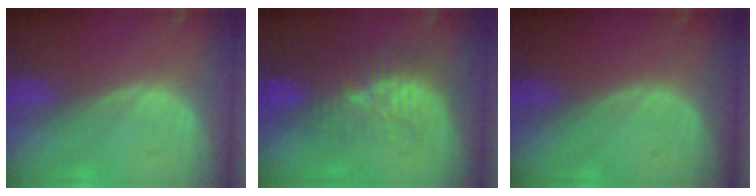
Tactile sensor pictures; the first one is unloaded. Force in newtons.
{"total": 9.3, "press": 8.6, "slide": 3.7}
{"total": 0.0}